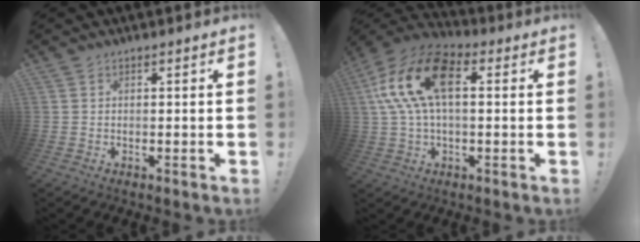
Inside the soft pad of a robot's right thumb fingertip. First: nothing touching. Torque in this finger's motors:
{"motor_torque": [0.76, 0.61, 1.79, -0.34, 0.69]}